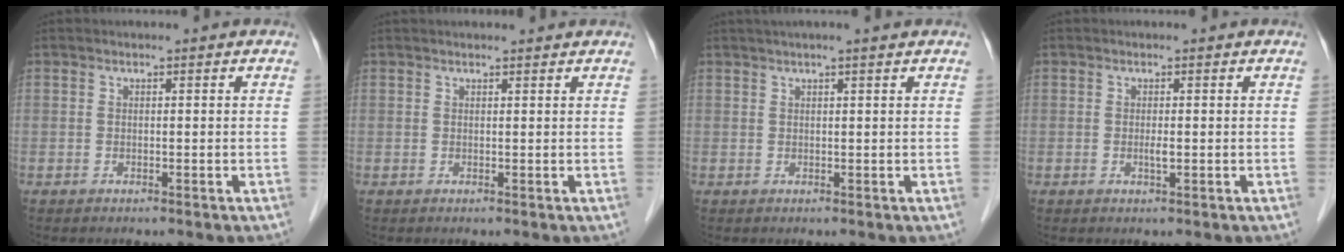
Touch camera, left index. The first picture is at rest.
{"total": 3.8, "force": [3.7, 0.4, 1.0], "torque": [-0.011, 0.021, 0.042]}
{"total": 4.6, "force": [3.8, -0.5, 2.6], "torque": [-0.035, 0.022, 0.053]}
{"total": 0.9, "force": [-0.1, 0.1, 0.9], "torque": [-0.018, -0.004, -0.002]}